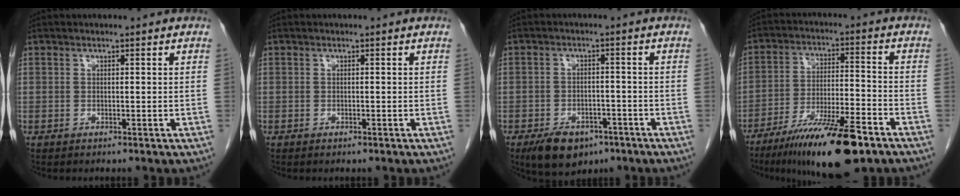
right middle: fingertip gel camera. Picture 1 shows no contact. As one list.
[{"total": 0.5, "force": [-0.4, 0.1, 0.3], "torque": [-0.011, -0.003, -0.003]}, {"total": 7.8, "force": [-5.1, 4.4, 3.9], "torque": [-0.068, -0.002, -0.073]}, {"total": 15.8, "force": [-10.7, 2.1, 11.4], "torque": [-0.189, -0.031, -0.183]}]